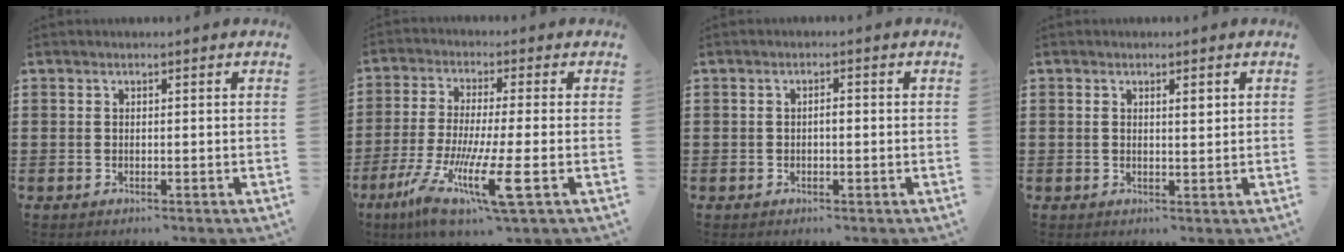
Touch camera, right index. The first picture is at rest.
{"total": 10.8, "force": [-4.4, 1.1, 9.9], "torque": [-0.214, -0.020, -0.084]}
{"total": 1.2, "force": [-0.2, 0.4, 1.2], "torque": [-0.022, -0.002, -0.005]}
{"total": 1.6, "force": [0.5, 0.5, 1.4], "torque": [-0.027, 0.004, 0.007]}